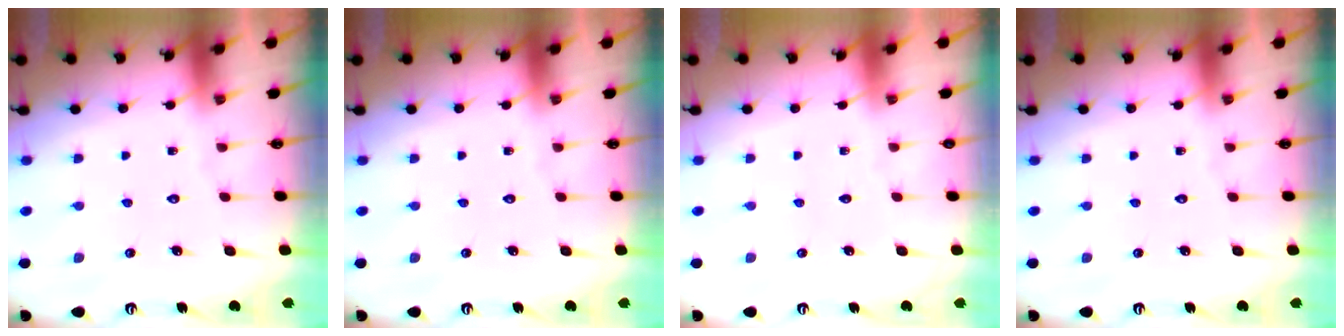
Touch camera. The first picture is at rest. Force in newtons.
{"total": 0.0}
{"total": 0.0}
{"total": 0.0}